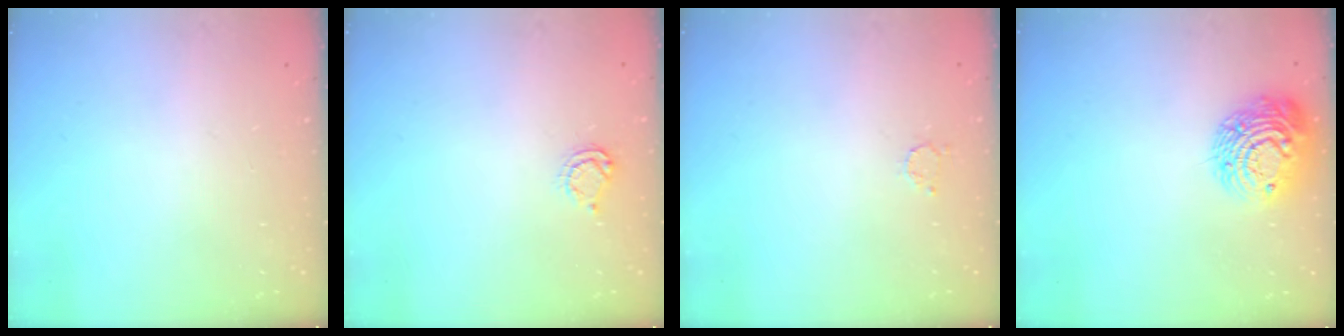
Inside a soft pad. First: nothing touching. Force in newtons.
{"total": 4.9, "press": 4.8, "slide": 0.5}
{"total": 1.7, "press": 1.7, "slide": 0.3}
{"total": 12.2, "press": 12.2, "slide": 0.8}